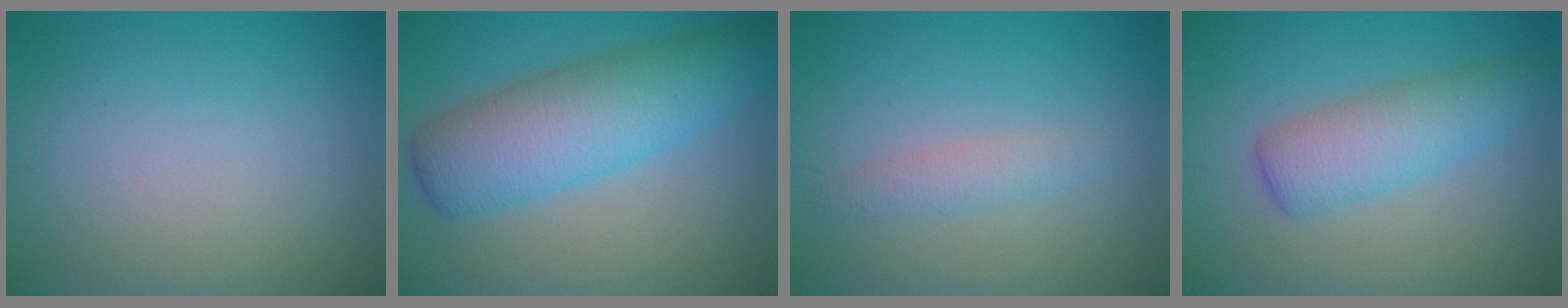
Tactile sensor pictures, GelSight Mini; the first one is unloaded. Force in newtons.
{"total": 8.0, "press": 8.0, "slide": 0.2}
{"total": 1.7, "press": 1.7, "slide": 0.1}
{"total": 4.5, "press": 4.5, "slide": 0.1}